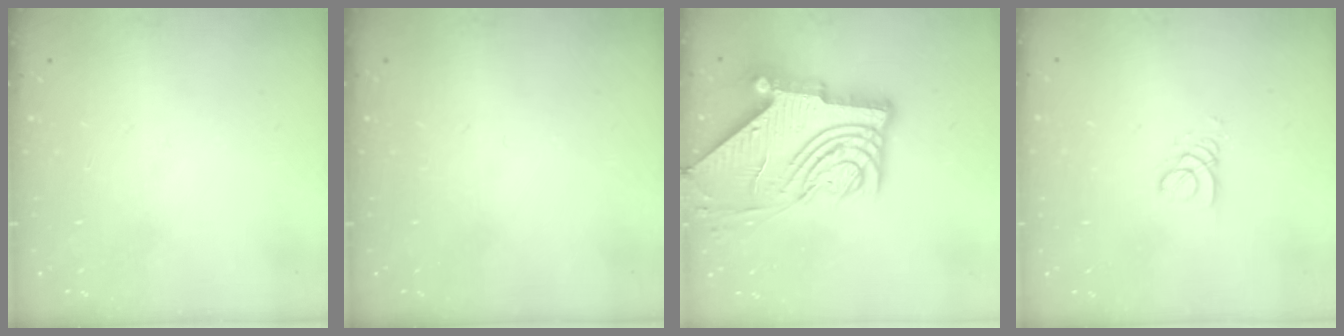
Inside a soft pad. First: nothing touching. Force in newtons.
{"total": 0.0}
{"total": 14.9, "press": 14.8, "slide": 1.9}
{"total": 2.6, "press": 2.6, "slide": 0.2}